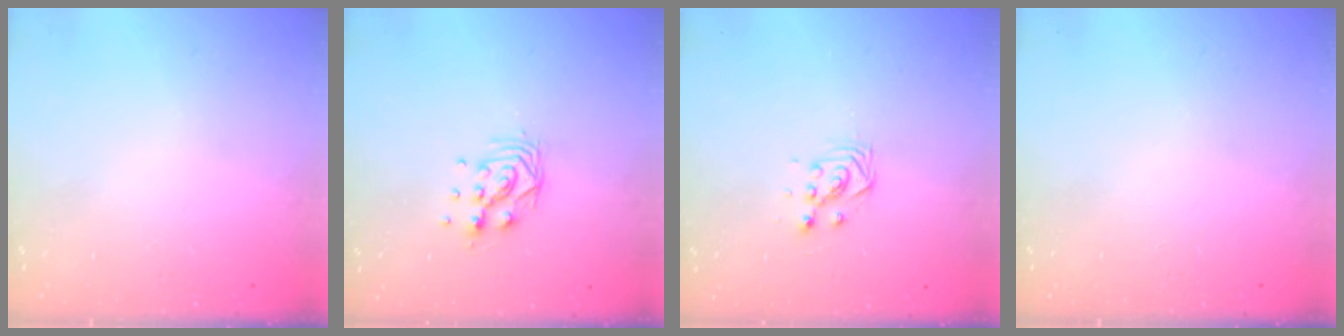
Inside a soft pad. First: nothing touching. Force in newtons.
{"total": 8.8, "press": 8.8, "slide": 0.6}
{"total": 3.6, "press": 3.6, "slide": 0.4}
{"total": 0.0}